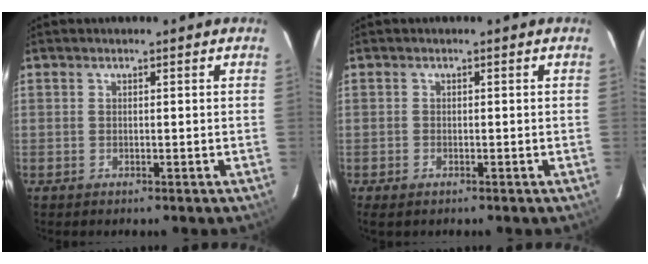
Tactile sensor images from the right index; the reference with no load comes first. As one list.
[{"total": 1.7, "force": [-1.1, 0.8, 0.9], "torque": [-0.019, -0.006, -0.021]}]